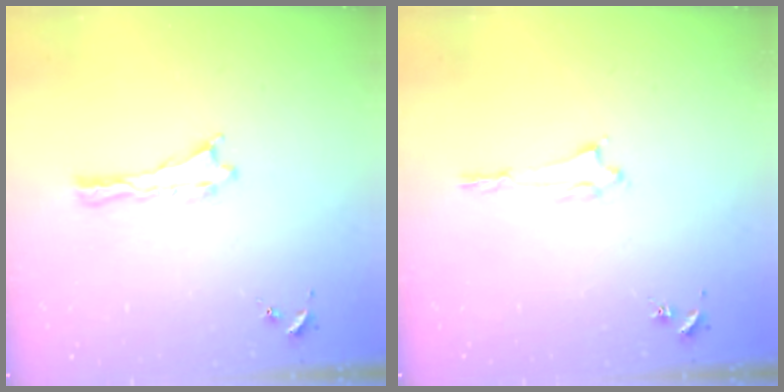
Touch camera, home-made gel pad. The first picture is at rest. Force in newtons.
{"total": 1.2, "press": 1.2, "slide": 0.1}